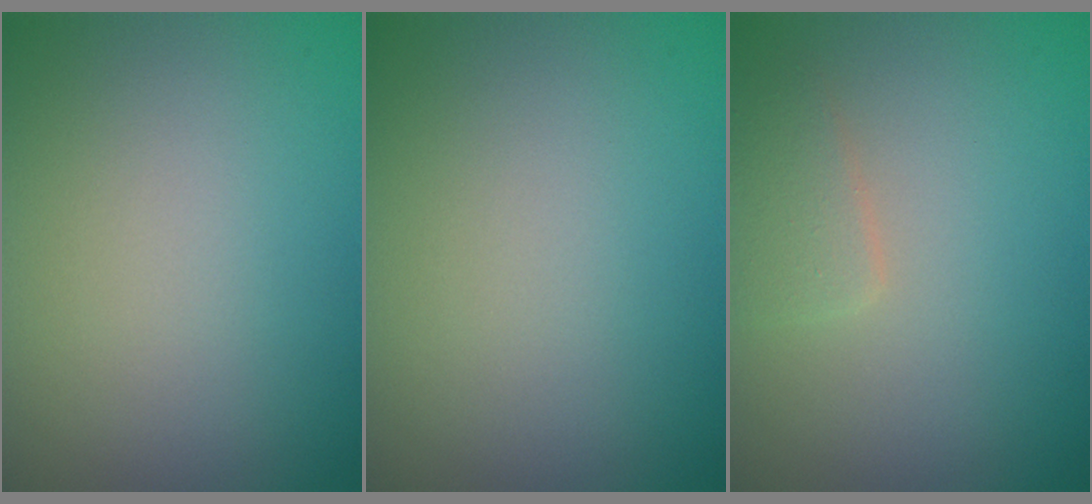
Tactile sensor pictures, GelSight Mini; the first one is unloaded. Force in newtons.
{"total": 0.0}
{"total": 1.7, "press": 1.7, "slide": 0.1}